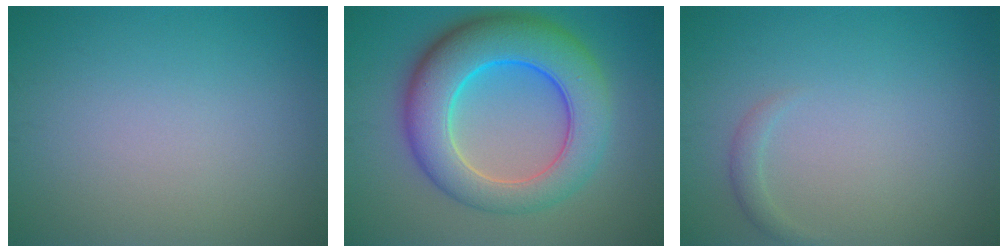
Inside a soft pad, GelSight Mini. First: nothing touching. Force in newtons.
{"total": 10.5, "press": 10.5, "slide": 0.3}
{"total": 1.0, "press": 1.0, "slide": 0.0}